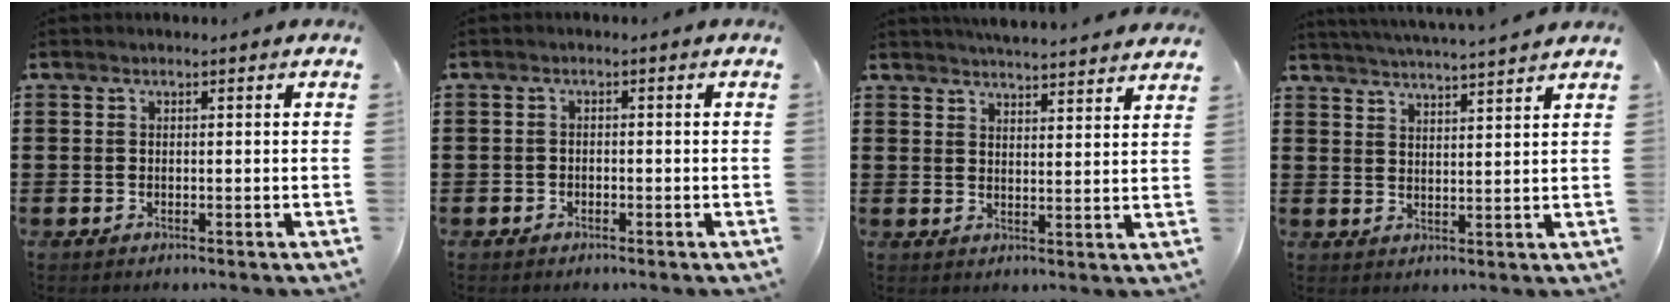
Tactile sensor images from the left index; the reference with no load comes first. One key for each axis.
{"total": 1.1, "fx": -1.0, "fy": 0.5, "fz": -0.1, "tx": -0.002, "ty": 0.004, "tz": -0.023}
{"total": 4.1, "fx": 4.1, "fy": -0.4, "fz": 0.4, "tx": -0.012, "ty": -0.025, "tz": 0.071}
{"total": 3.7, "fx": 3.5, "fy": -0.8, "fz": 0.3, "tx": -0.021, "ty": -0.022, "tz": 0.061}